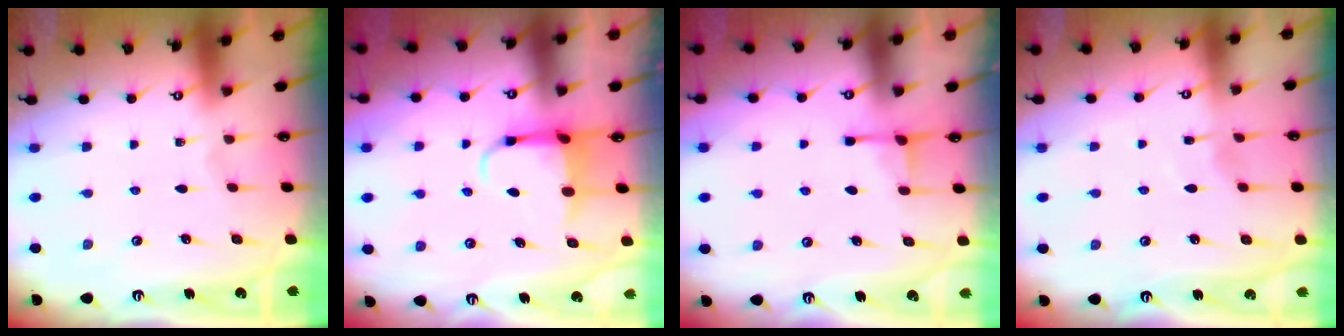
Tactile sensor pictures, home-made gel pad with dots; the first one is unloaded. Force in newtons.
{"total": 4.6, "press": 4.5, "slide": 0.8}
{"total": 2.9, "press": 2.8, "slide": 0.5}
{"total": 3.9, "press": 3.9, "slide": 0.6}